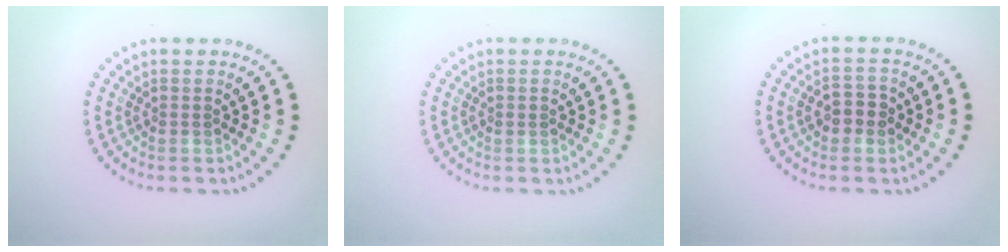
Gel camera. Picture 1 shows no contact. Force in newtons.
{"total": 0.5, "press": 0.4, "slide": 0.3}
{"total": 2.5, "press": 2.4, "slide": 0.4}